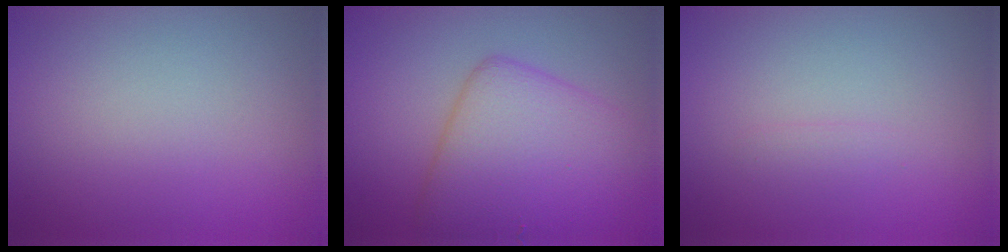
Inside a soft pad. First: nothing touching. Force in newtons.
{"total": 6.5, "press": 6.5, "slide": 0.3}
{"total": 0.7, "press": 0.7, "slide": 0.0}